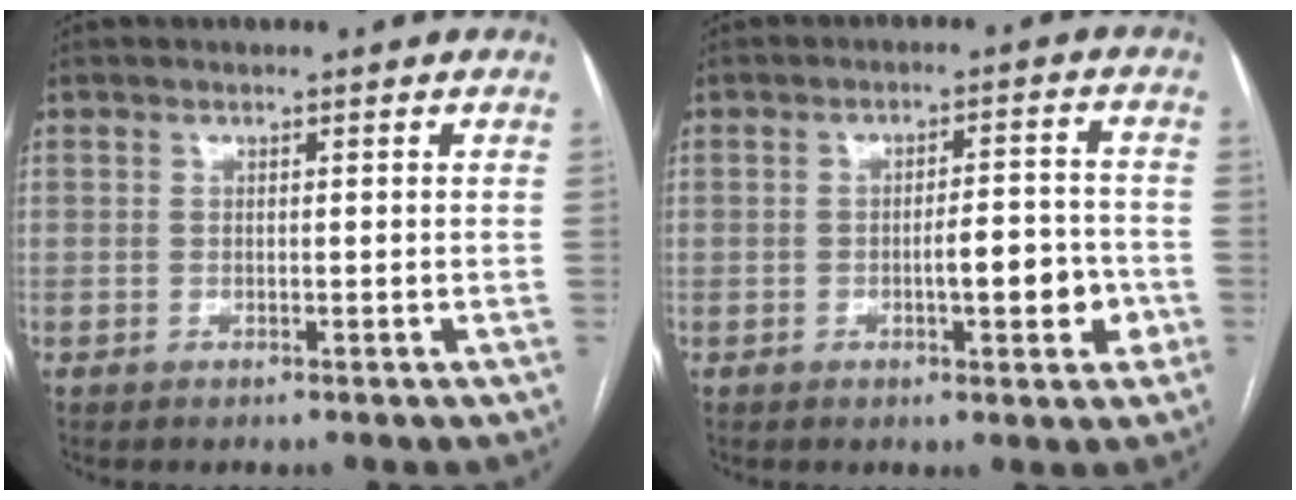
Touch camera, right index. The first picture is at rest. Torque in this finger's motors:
{"motor_torque": [1.00, -0.47, 0.20, 0.07]}